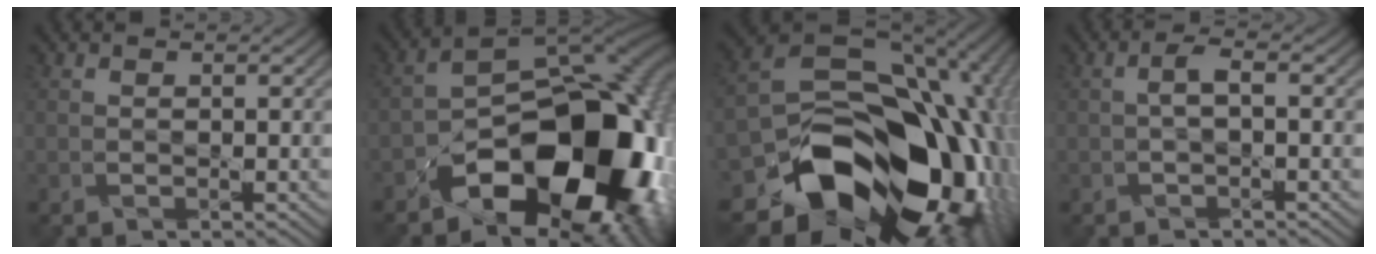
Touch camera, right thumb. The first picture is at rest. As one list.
[{"total": 18.6, "force": [-7.7, 10.7, 13.2], "torque": [-0.170, -0.027, -0.114]}, {"total": 20.3, "force": [-7.4, 14.8, 11.8], "torque": [-0.220, -0.054, -0.105]}, {"total": 1.3, "force": [-0.4, 0.1, 1.2], "torque": [-0.029, 0.008, -0.007]}]